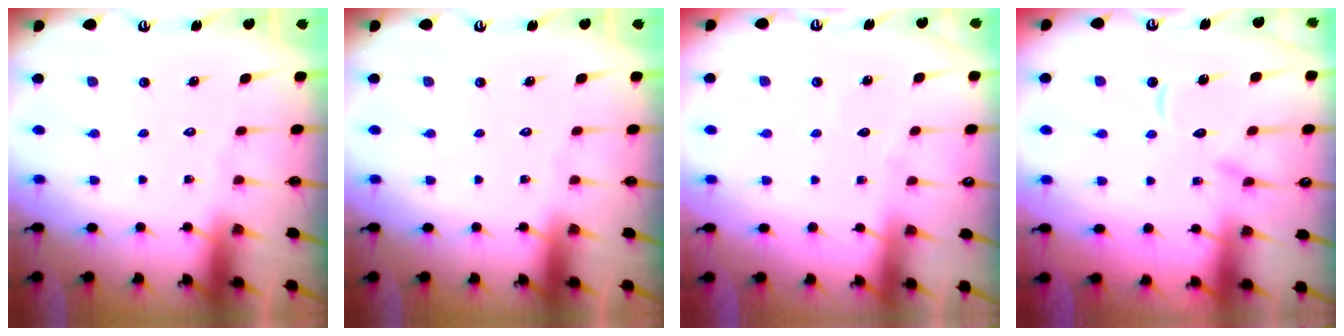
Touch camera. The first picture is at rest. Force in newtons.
{"total": 0.0}
{"total": 2.6, "press": 2.6, "slide": 0.4}
{"total": 11.1, "press": 11.0, "slide": 1.1}